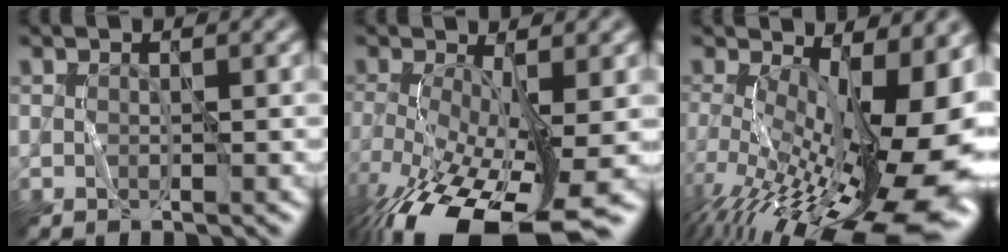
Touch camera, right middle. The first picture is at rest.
{"total": 13.2, "force": [-6.3, 4.2, 10.8], "torque": [-0.203, -0.037, -0.104]}
{"total": 19.0, "force": [-4.2, 7.4, 17.0], "torque": [-0.254, -0.022, -0.059]}